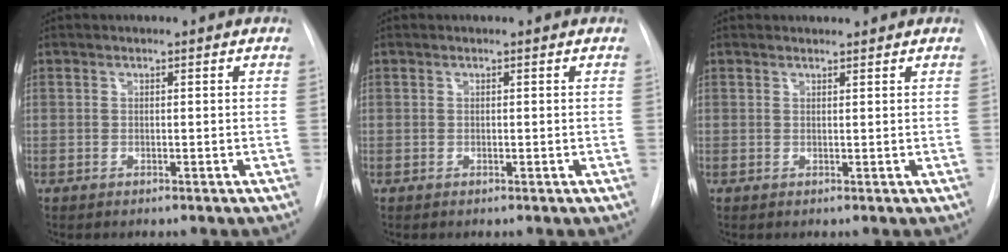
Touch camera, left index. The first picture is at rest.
{"total": 0.0}
{"total": 1.9, "force": [1.8, 0.3, 0.1], "torque": [-0.009, 0.010, 0.027]}